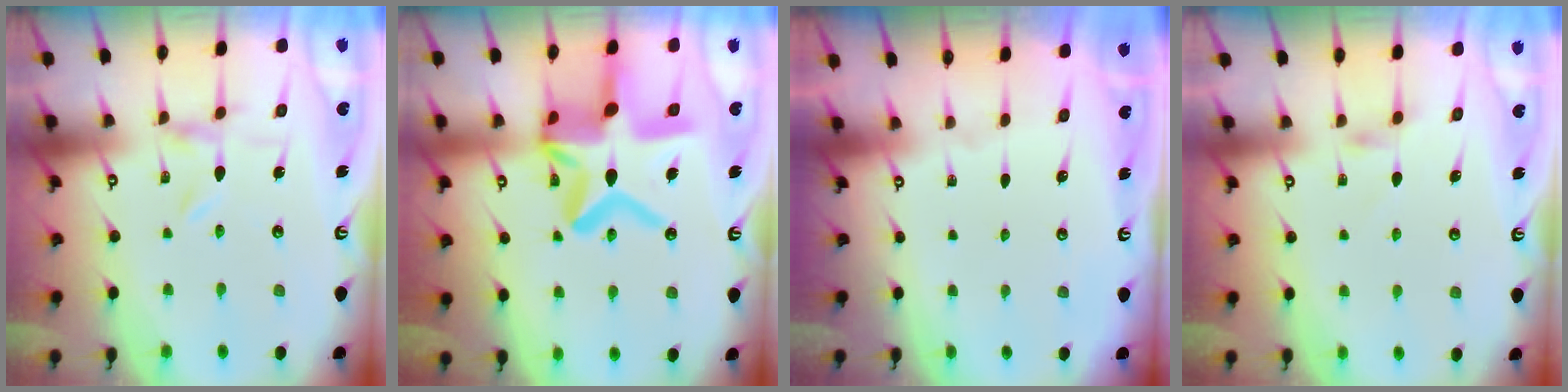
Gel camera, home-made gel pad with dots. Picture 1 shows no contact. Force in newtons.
{"total": 22.6, "press": 22.5, "slide": 2.1}
{"total": 0.0}
{"total": 2.6, "press": 2.5, "slide": 0.6}